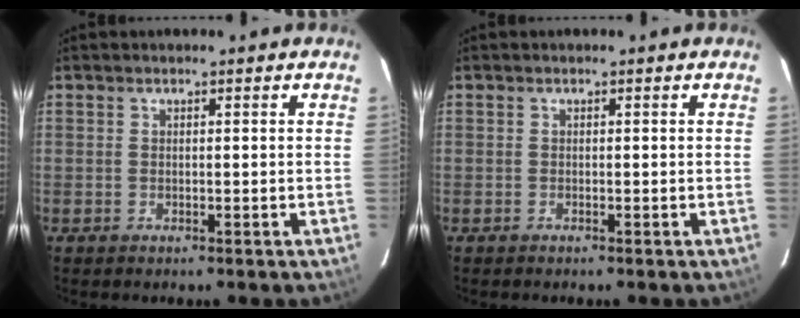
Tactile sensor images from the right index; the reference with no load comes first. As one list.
[{"total": 0.0}]